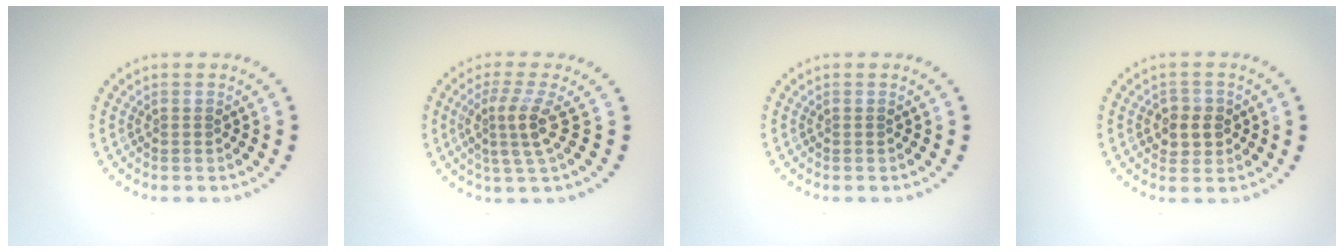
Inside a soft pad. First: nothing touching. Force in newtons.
{"total": 3.1, "press": 2.3, "slide": 2.1}
{"total": 0.0}
{"total": 2.4, "press": 2.3, "slide": 0.7}